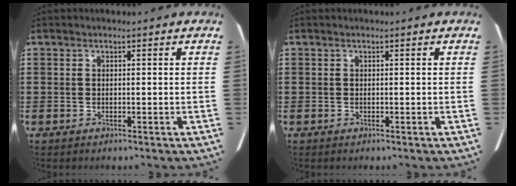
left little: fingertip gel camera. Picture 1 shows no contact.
{"total": 0.0}